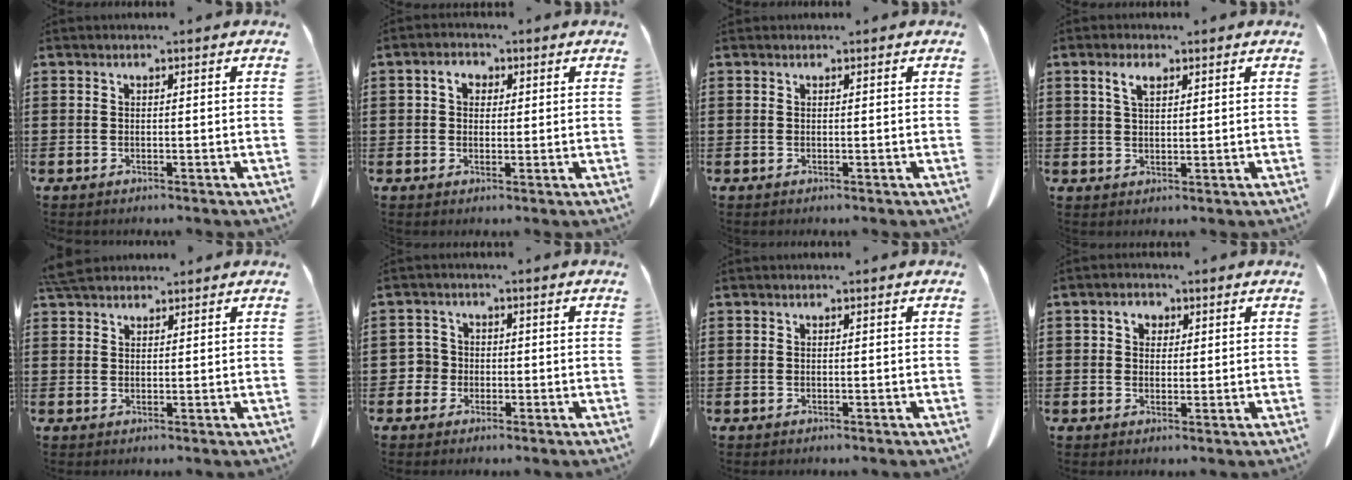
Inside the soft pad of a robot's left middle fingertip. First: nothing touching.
{"total": 2.8, "force": [1.0, 2.0, 1.7], "torque": [-0.033, 0.008, 0.014]}
{"total": 0.0}
{"total": 3.2, "force": [1.8, 1.2, 2.3], "torque": [-0.051, 0.006, 0.032]}
{"total": 3.6, "force": [3.3, 0.9, 1.2], "torque": [-0.032, 0.001, 0.064]}
{"total": 2.7, "force": [-0.8, 2.5, 0.5], "torque": [-0.030, 0.001, -0.023]}
{"total": 0.0}
{"total": 2.5, "force": [1.0, 1.9, 1.3], "torque": [-0.032, 0.011, 0.016]}